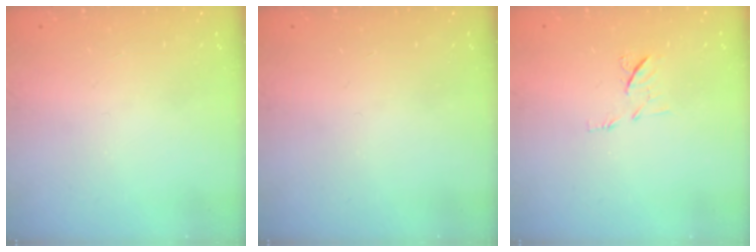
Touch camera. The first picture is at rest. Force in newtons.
{"total": 0.0}
{"total": 6.7, "press": 6.6, "slide": 1.0}